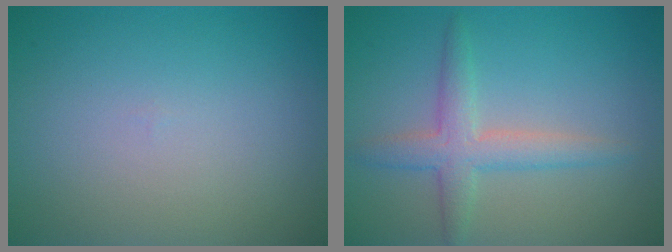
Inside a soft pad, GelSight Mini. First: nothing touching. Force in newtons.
{"total": 3.3, "press": 3.3, "slide": 0.1}